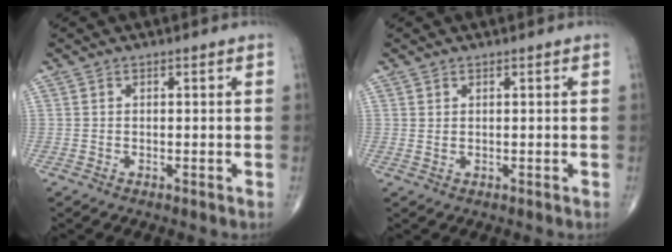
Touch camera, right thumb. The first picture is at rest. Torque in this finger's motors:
{"motor_torque": [-0.16, 0.37, -0.19, -0.42, -0.03]}